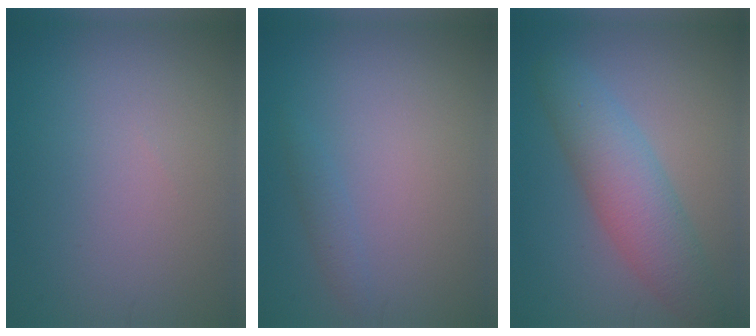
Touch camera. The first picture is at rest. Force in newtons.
{"total": 1.0, "press": 1.0, "slide": 0.1}
{"total": 5.3, "press": 5.3, "slide": 0.2}